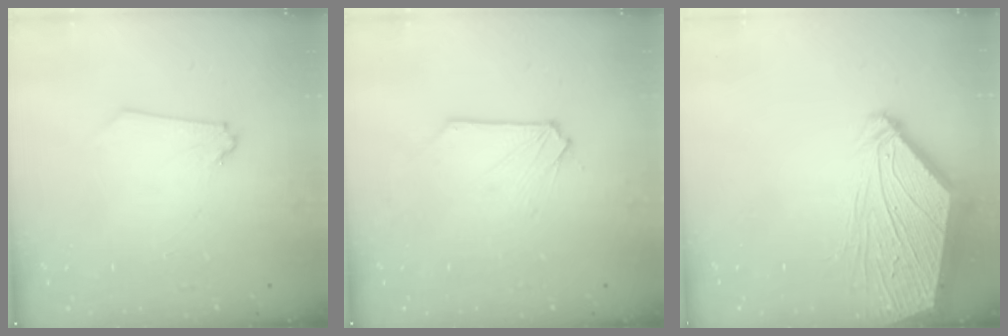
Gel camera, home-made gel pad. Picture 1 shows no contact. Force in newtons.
{"total": 0.6, "press": 0.6, "slide": 0.1}
{"total": 6.2, "press": 6.1, "slide": 0.8}